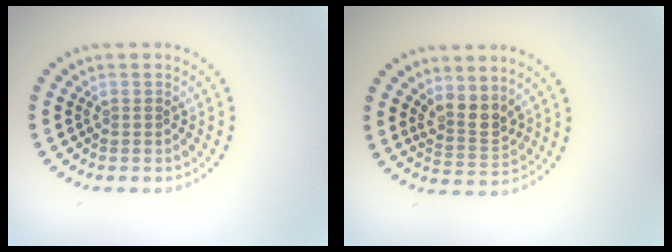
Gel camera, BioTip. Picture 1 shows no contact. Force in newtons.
{"total": 2.8, "press": 2.4, "slide": 1.5}